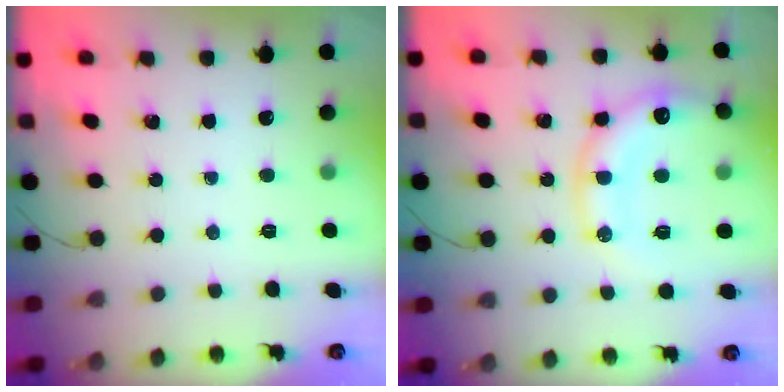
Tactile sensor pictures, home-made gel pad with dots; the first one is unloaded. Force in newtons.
{"total": 17.1, "press": 16.8, "slide": 2.9}